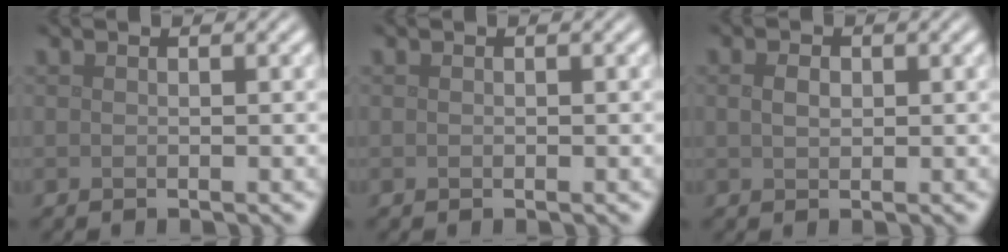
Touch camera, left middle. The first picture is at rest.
{"total": 0.0}
{"total": 1.4, "force": [0.2, 1.0, 1.0], "torque": [-0.021, 0.001, 0.005]}